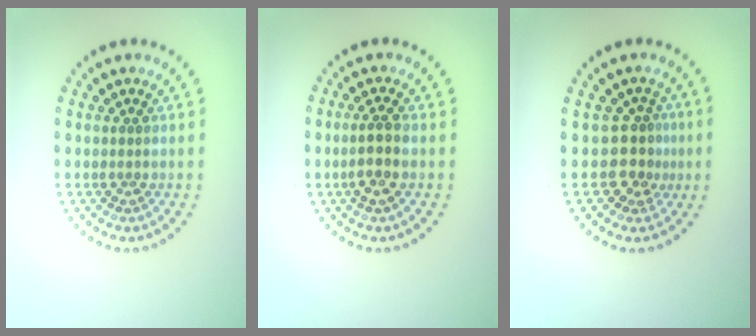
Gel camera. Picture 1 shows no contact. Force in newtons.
{"total": 2.4, "press": 2.2, "slide": 1.0}
{"total": 2.4, "press": 2.0, "slide": 1.5}